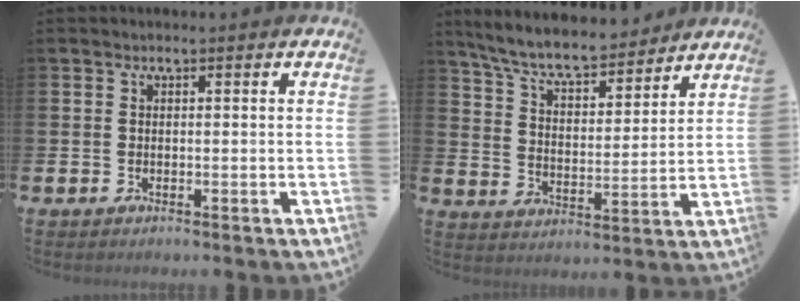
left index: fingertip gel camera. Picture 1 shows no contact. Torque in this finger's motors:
{"motor_torque": [0.37, -0.64, 0.90, 0.21]}